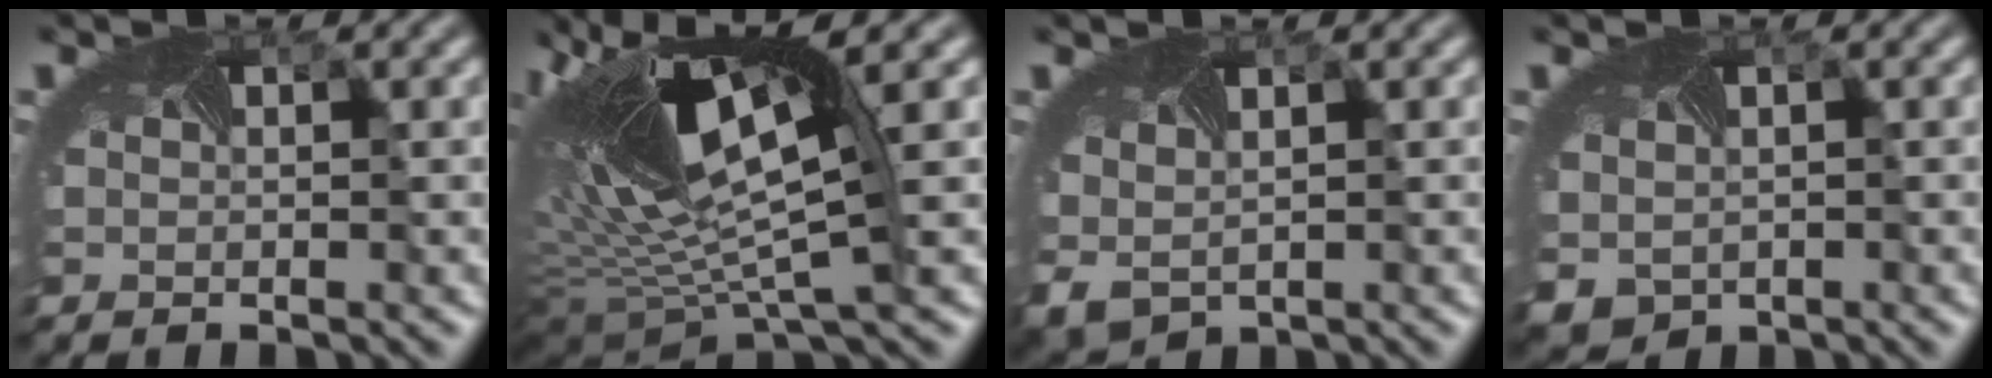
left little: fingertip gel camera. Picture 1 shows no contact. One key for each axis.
{"total": 12.8, "fx": 2.0, "fy": 4.3, "fz": 11.9, "tx": -0.249, "ty": -0.012, "tz": 0.069}
{"total": 2.9, "fx": -0.3, "fy": 2.2, "fz": 1.9, "tx": -0.076, "ty": -0.011, "tz": 0.030}
{"total": 2.9, "fx": -0.8, "fy": 2.4, "fz": 1.4, "tx": -0.056, "ty": -0.013, "tz": 0.015}